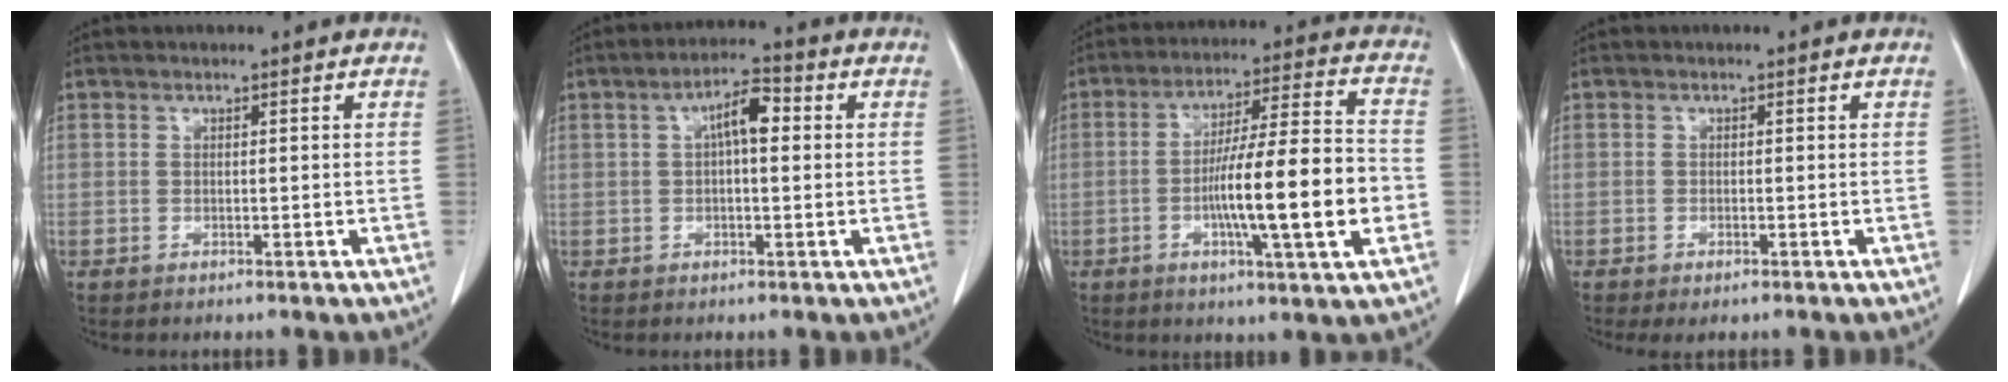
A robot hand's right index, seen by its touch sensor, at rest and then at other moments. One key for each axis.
{"total": 6.2, "fx": 0.9, "fy": 1.9, "fz": 5.8, "tx": -0.106, "ty": 0.026, "tz": 0.011}
{"total": 15.9, "fx": -3.4, "fy": 0.8, "fz": 15.5, "tx": -0.253, "ty": 0.005, "tz": -0.053}
{"total": 1.5, "fx": -0.9, "fy": 0.5, "fz": 1.0, "tx": -0.021, "ty": -0.005, "tz": -0.010}